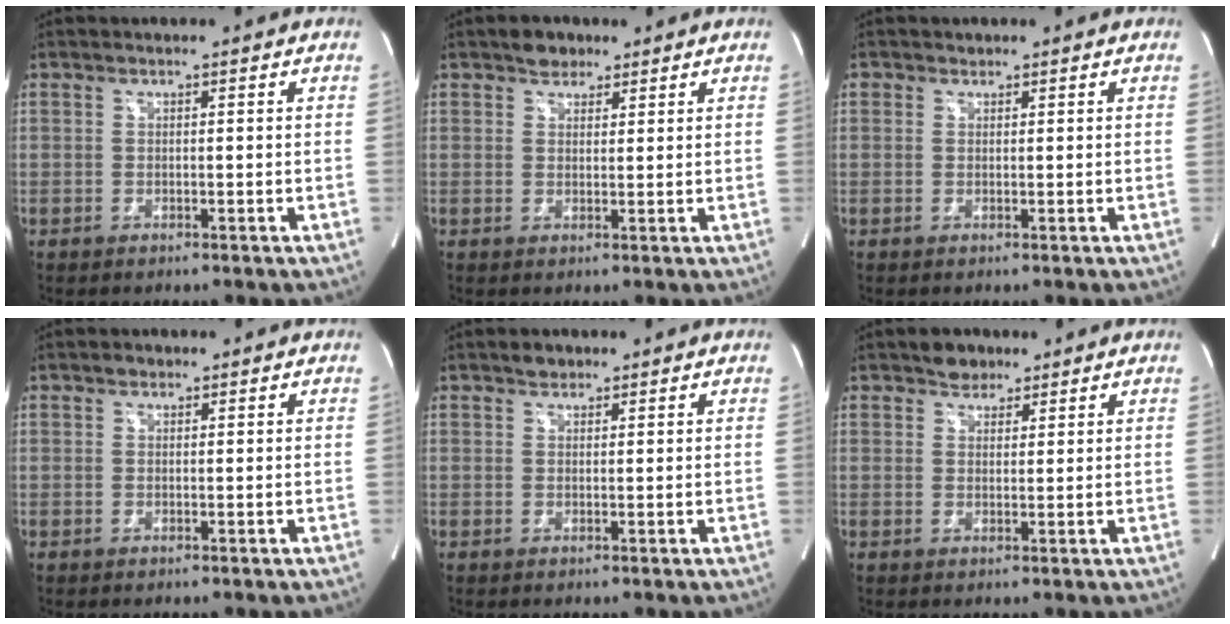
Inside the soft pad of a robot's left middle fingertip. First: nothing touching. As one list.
[{"total": 2.9, "force": [2.1, 1.9, 0.8], "torque": [-0.011, 0.008, 0.033]}, {"total": 0.9, "force": [0.5, 0.7, 0.0], "torque": [0.007, -0.001, 0.006]}, {"total": 0.9, "force": [0.6, 0.6, 0.2], "torque": [-0.002, 0.003, 0.007]}, {"total": 1.5, "force": [1.1, 0.9, 0.3], "torque": [-0.007, 0.005, 0.018]}, {"total": 3.0, "force": [2.2, 1.9, 0.6], "torque": [-0.008, 0.006, 0.035]}]